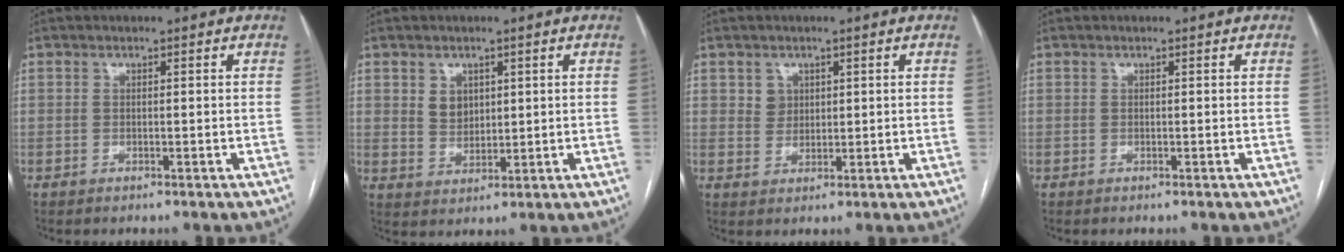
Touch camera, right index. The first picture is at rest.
{"total": 3.8, "force": [1.5, 2.9, 1.8], "torque": [-0.036, 0.003, 0.036]}
{"total": 2.5, "force": [1.2, 2.2, 0.5], "torque": [-0.006, 0.000, 0.022]}
{"total": 0.0}